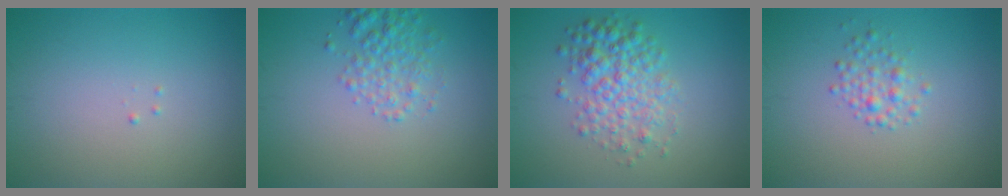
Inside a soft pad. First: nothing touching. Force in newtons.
{"total": 2.7, "press": 2.7, "slide": 0.1}
{"total": 4.3, "press": 4.3, "slide": 0.0}
{"total": 1.8, "press": 1.8, "slide": 0.0}